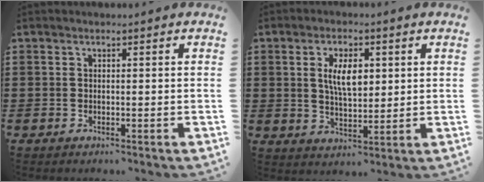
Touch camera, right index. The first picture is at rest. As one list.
[{"total": 6.3, "force": [1.4, 2.9, 5.4], "torque": [-0.105, 0.006, 0.022]}]